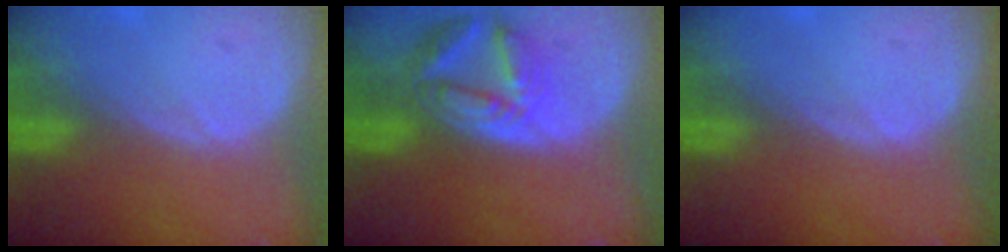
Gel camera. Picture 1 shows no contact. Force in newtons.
{"total": 8.0, "press": 7.1, "slide": 3.7}
{"total": 0.0}